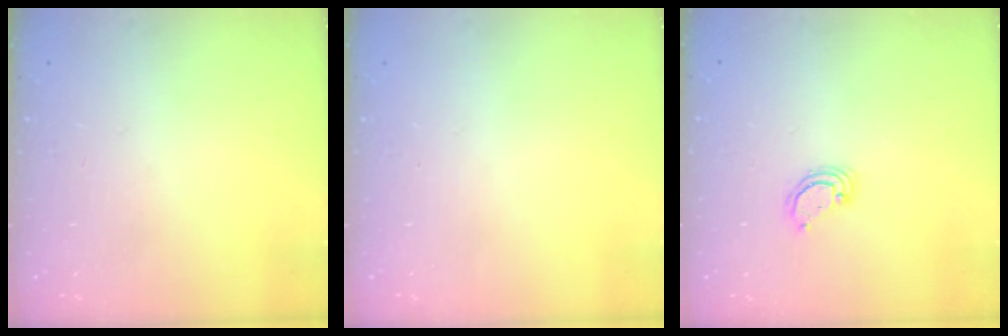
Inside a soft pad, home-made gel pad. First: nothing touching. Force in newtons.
{"total": 0.0}
{"total": 4.1, "press": 4.1, "slide": 0.2}